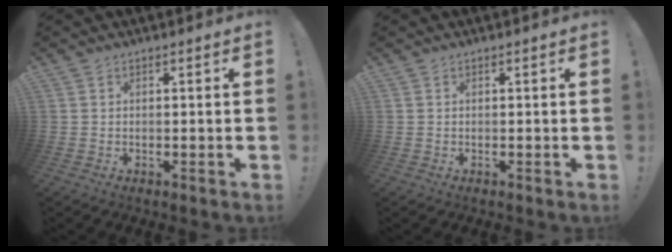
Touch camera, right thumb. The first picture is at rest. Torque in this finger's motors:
{"motor_torque": [-0.03, 0.03, -0.05, -0.02, 0.00]}